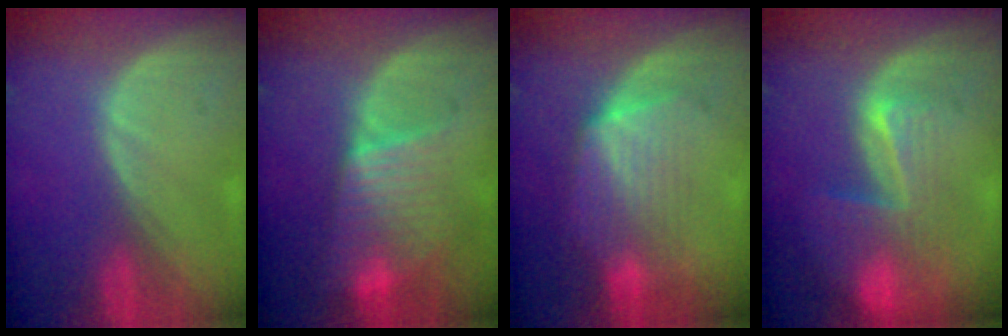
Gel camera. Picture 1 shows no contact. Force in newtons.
{"total": 7.1, "press": 6.8, "slide": 1.9}
{"total": 7.4, "press": 6.9, "slide": 2.5}
{"total": 8.2, "press": 7.1, "slide": 4.1}